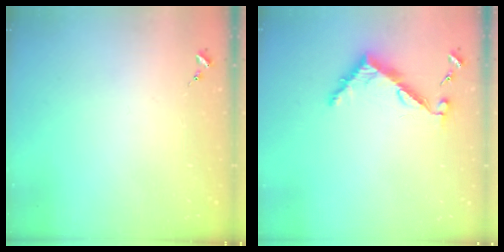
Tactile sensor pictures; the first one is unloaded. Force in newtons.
{"total": 7.0, "press": 7.0, "slide": 0.6}